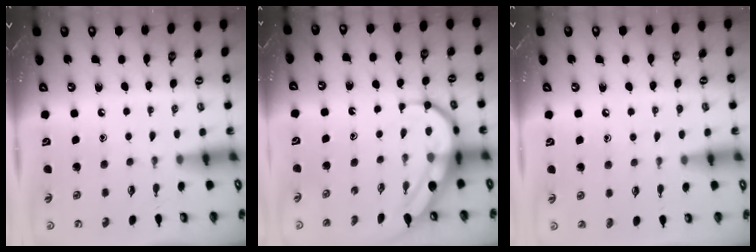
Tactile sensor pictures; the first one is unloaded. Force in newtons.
{"total": 8.7, "press": 8.7, "slide": 0.8}
{"total": 5.6, "press": 5.6, "slide": 0.6}